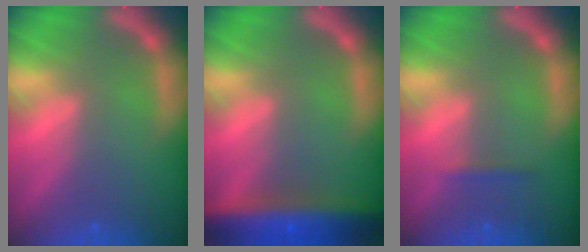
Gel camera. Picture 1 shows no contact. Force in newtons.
{"total": 10.0}
{"total": 0.9}